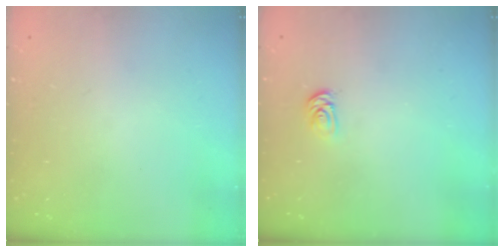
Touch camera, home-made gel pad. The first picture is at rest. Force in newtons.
{"total": 2.1, "press": 2.1, "slide": 0.2}